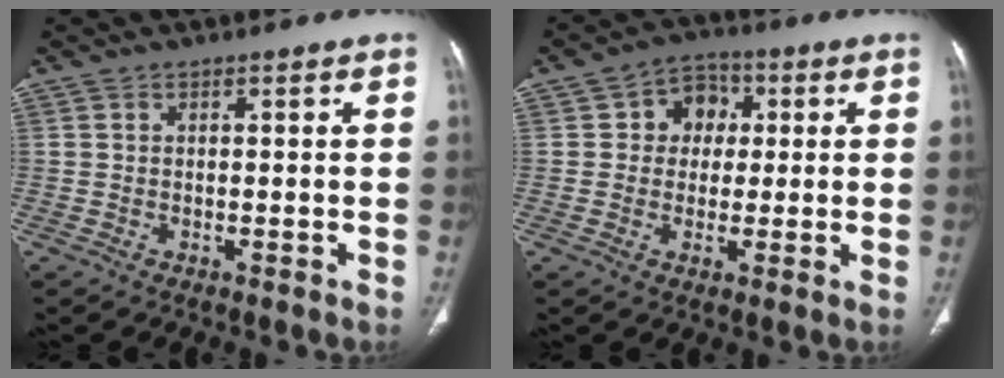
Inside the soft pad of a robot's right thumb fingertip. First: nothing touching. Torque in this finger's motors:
{"motor_torque": [-0.42, 0.16, -0.05, -0.06, 0.06]}